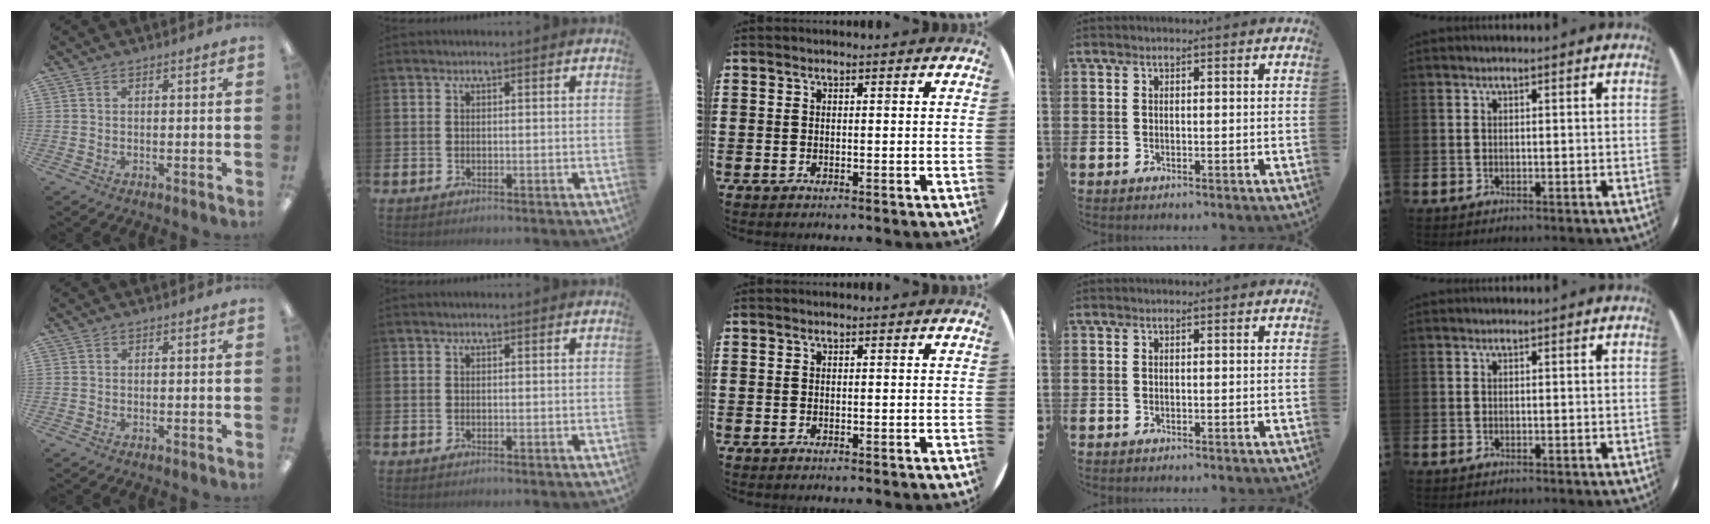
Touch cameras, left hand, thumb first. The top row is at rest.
{}